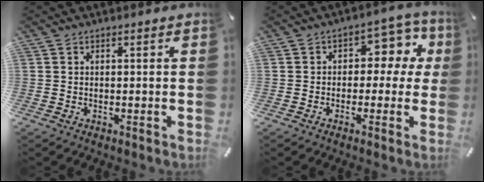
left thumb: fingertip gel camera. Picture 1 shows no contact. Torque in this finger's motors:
{"motor_torque": [0.67, 0.64, 0.61, 0.20, -0.01]}